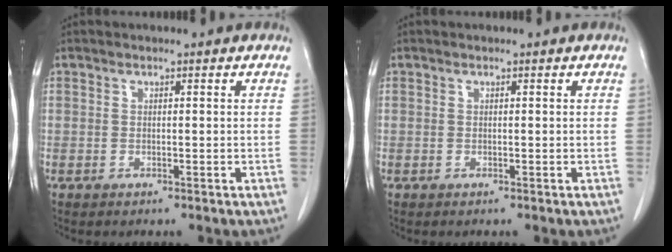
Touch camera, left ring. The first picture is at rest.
{"total": 0.0}